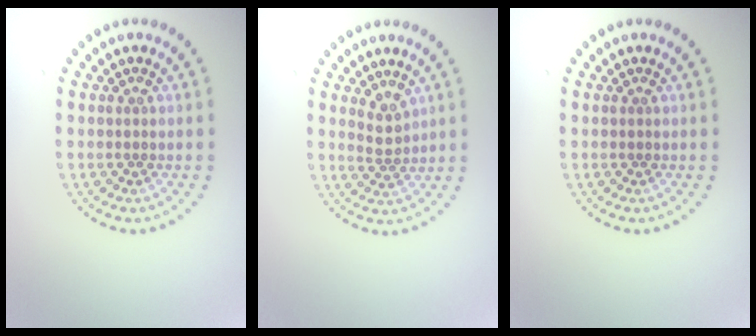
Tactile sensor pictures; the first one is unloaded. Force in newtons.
{"total": 2.0, "press": 1.5, "slide": 1.2}
{"total": 0.0}